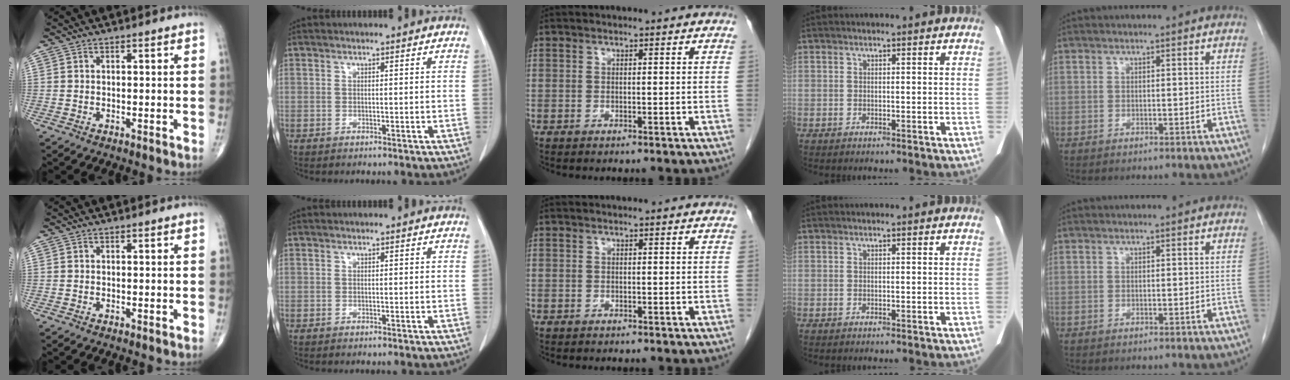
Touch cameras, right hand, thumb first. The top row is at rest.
{"middle": {"total": 0.7, "force": [-0.5, 0.4, 0.1], "torque": [-0.006, 0.002, -0.010]}}